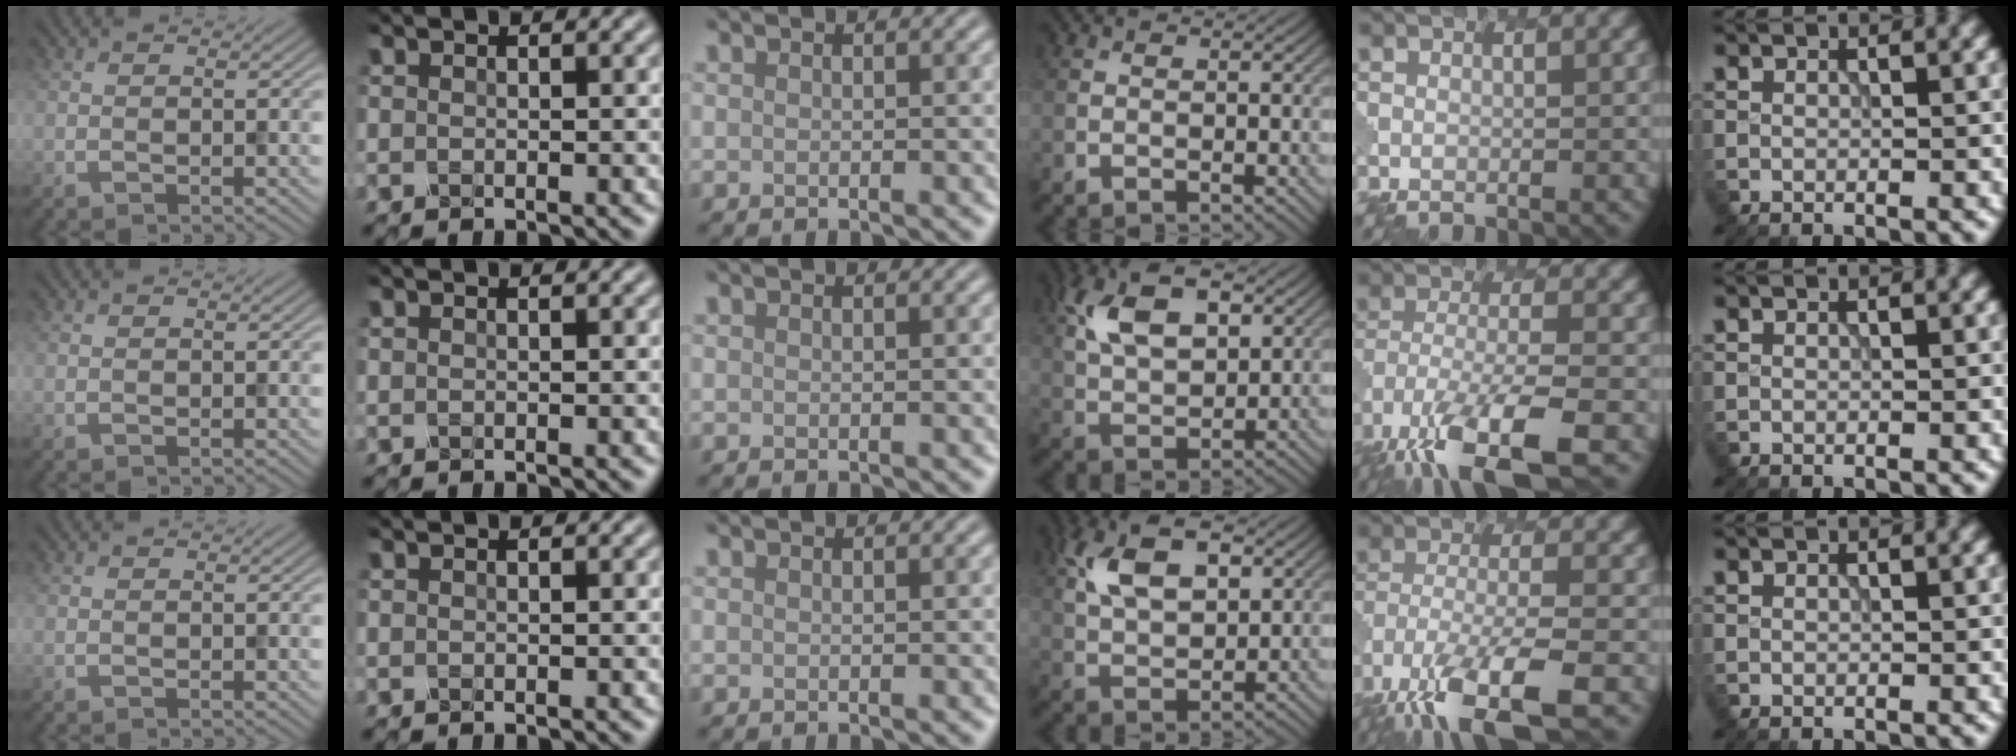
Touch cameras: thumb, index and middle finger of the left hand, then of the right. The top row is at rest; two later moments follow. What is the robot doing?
{"motion": "insert", "object": "pen bag"}